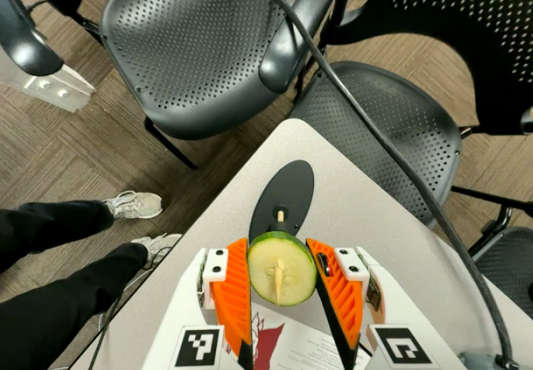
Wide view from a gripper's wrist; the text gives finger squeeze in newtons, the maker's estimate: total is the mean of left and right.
{"total": 11.3, "left": 10.5, "right": 12.1}